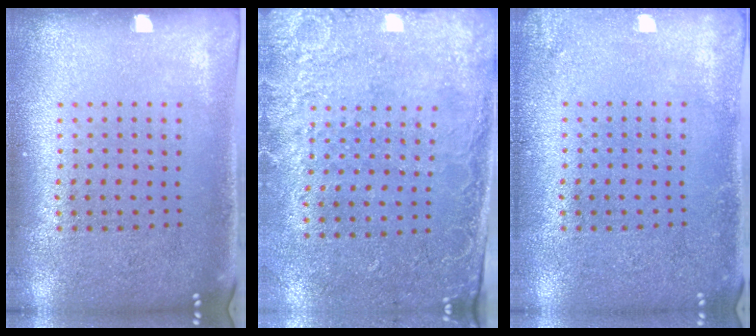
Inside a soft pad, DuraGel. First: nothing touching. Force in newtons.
{"total": 2.5, "press": 2.0, "slide": 1.5}
{"total": 1.2, "press": 1.2, "slide": 0.0}